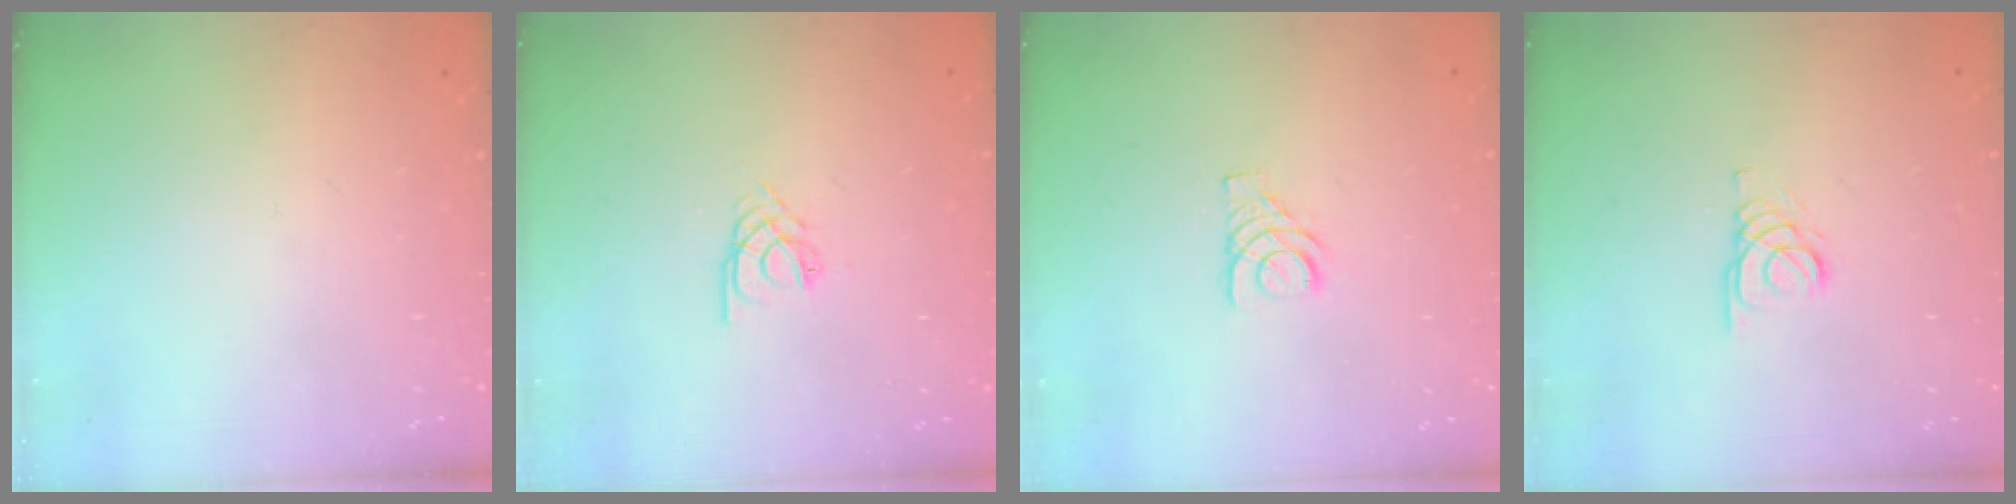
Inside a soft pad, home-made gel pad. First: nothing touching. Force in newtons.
{"total": 2.3, "press": 2.3, "slide": 0.4}
{"total": 4.1, "press": 4.0, "slide": 0.6}
{"total": 1.4, "press": 1.4, "slide": 0.2}